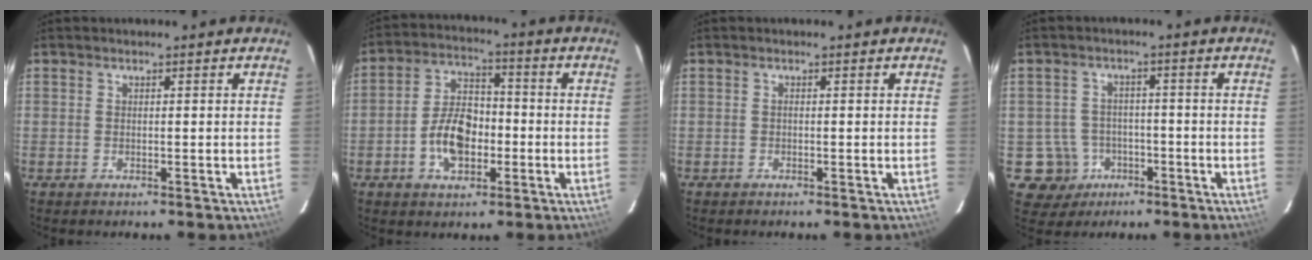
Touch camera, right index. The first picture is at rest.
{"total": 9.9, "force": [-3.0, 6.0, 7.2], "torque": [-0.141, 0.019, -0.047]}
{"total": 0.0}
{"total": 7.1, "force": [-2.8, 6.5, 0.3], "torque": [-0.023, 0.030, -0.033]}